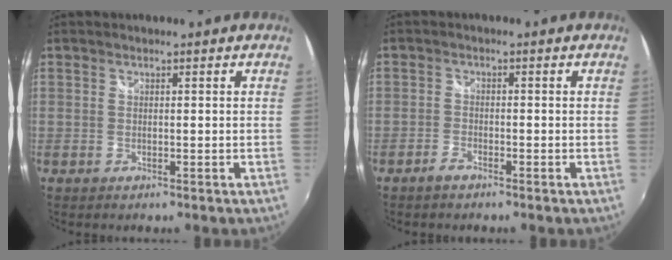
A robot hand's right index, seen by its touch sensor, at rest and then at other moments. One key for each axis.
{"total": 2.0, "fx": -1.7, "fy": 0.7, "fz": 0.8, "tx": -0.026, "ty": 0.000, "tz": -0.035}